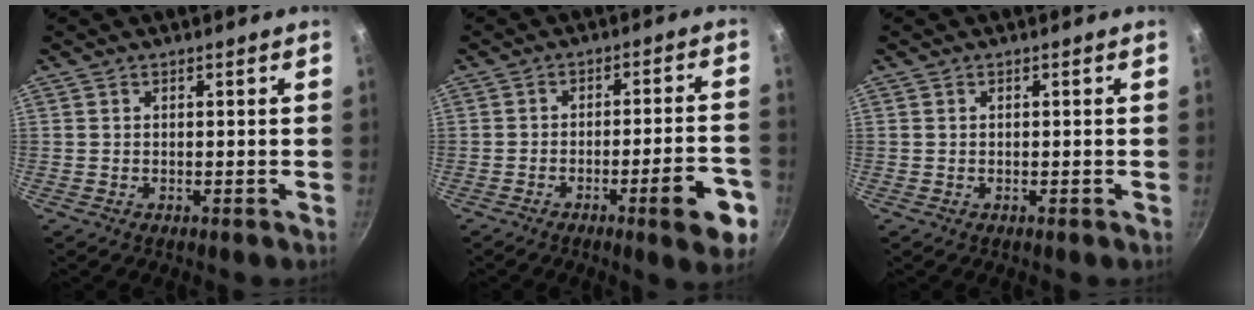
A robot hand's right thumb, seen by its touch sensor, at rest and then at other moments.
{"total": 11.0, "force": [-5.2, 2.1, 9.5], "torque": [-0.115, 0.031, -0.067]}
{"total": 0.0}